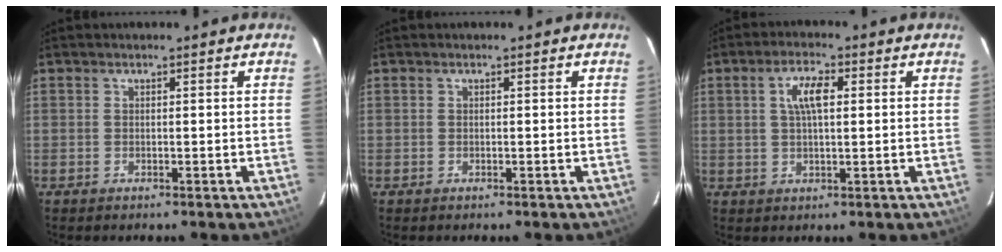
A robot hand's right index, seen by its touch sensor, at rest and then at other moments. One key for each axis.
{"total": 0.0}
{"total": 5.1, "fx": 1.3, "fy": 2.0, "fz": 4.6, "tx": -0.087, "ty": 0.011, "tz": 0.025}